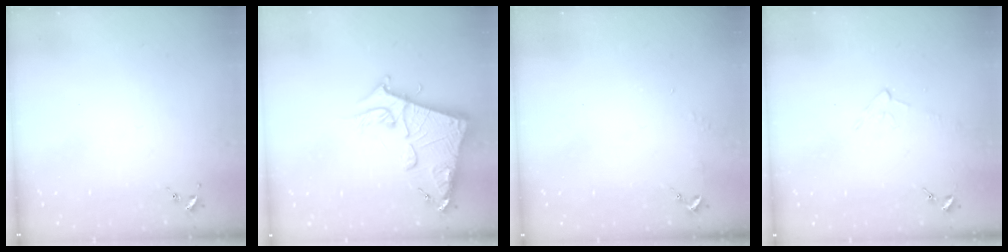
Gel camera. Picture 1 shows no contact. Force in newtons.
{"total": 14.8, "press": 14.8, "slide": 1.5}
{"total": 2.9, "press": 2.8, "slide": 0.3}
{"total": 4.7, "press": 4.7, "slide": 0.5}